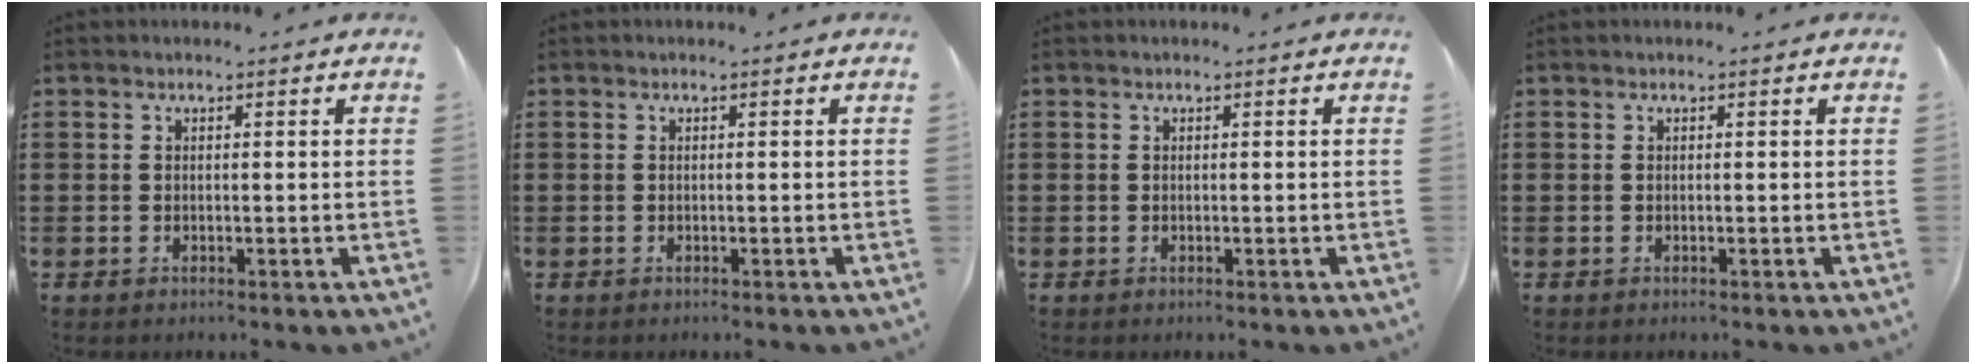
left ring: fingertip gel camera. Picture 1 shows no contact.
{"total": 0.0}
{"total": 0.0}
{"total": 0.0}